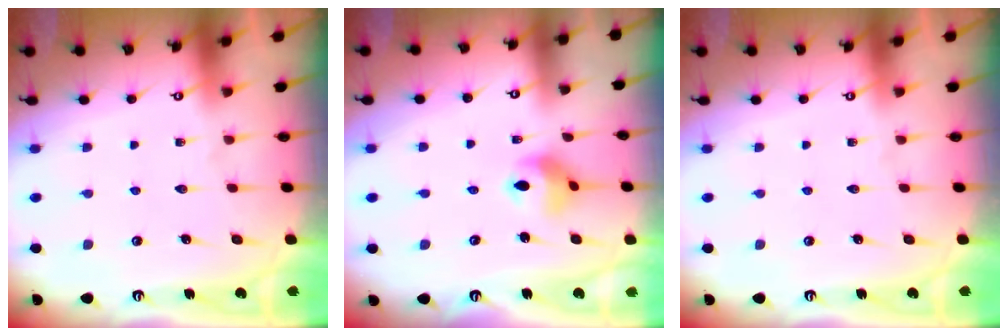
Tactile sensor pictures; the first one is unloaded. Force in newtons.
{"total": 6.9, "press": 6.9, "slide": 0.5}
{"total": 0.0}